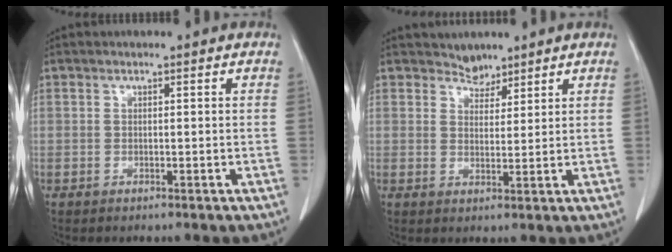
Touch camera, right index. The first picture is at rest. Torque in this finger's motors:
{"motor_torque": [-0.20, 0.32, -0.09, -0.02]}